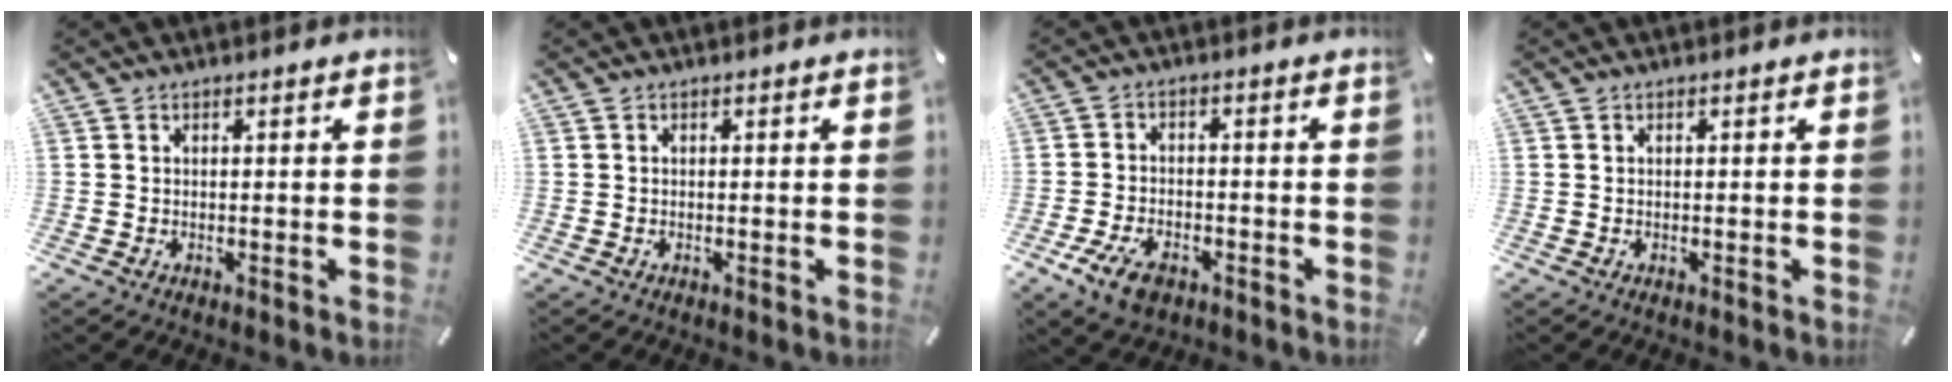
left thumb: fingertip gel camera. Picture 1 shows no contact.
{"total": 0.0}
{"total": 7.1, "force": [-3.9, 4.3, 4.2], "torque": [-0.094, 0.012, -0.072]}
{"total": 0.0}